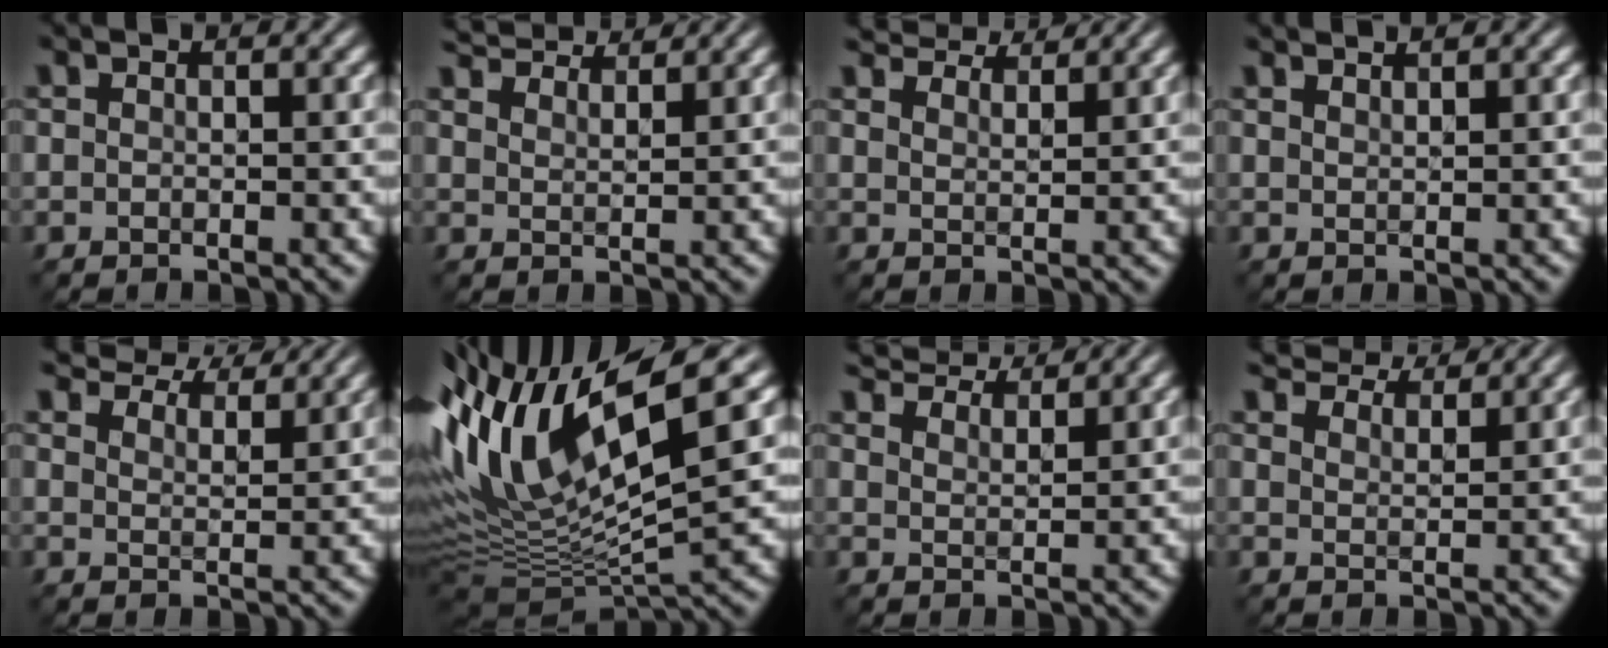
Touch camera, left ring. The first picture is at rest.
{"total": 5.7, "force": [5.3, 1.0, 1.8], "torque": [-0.032, 0.009, 0.073]}
{"total": 6.3, "force": [5.9, 1.1, 2.0], "torque": [-0.041, 0.004, 0.086]}
{"total": 2.0, "force": [1.7, 0.5, 0.8], "torque": [0.005, 0.001, 0.012]}
{"total": 7.8, "force": [7.2, 1.5, 2.4], "torque": [-0.051, -0.005, 0.105]}
{"total": 13.8, "force": [3.8, 4.5, 12.5], "torque": [-0.244, 0.010, 0.079]}
{"total": 7.2, "force": [6.6, 1.4, 2.4], "torque": [-0.047, 0.008, 0.094]}
{"total": 7.3, "force": [6.8, 1.4, 2.4], "torque": [-0.051, 0.002, 0.100]}